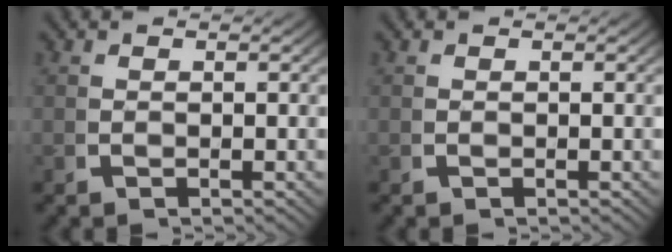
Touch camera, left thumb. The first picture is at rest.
{"total": 0.0}